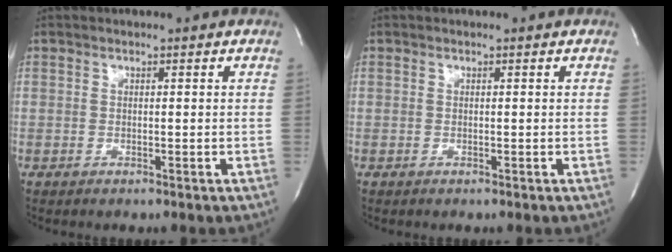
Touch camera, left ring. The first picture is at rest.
{"total": 0.0}